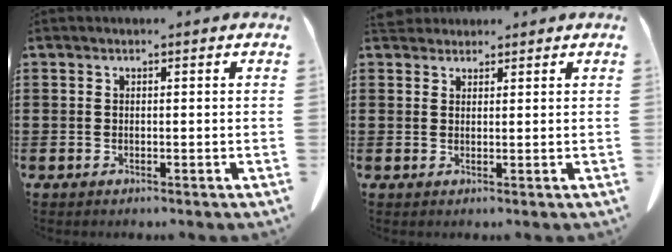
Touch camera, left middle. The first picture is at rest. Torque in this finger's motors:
{"motor_torque": [0.30, 0.27, 0.02, 0.02]}